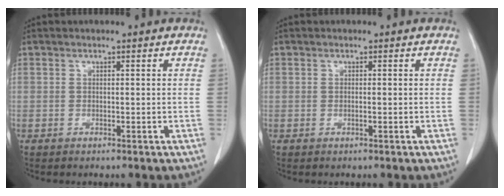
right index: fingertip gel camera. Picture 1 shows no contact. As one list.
[{"total": 0.0}]